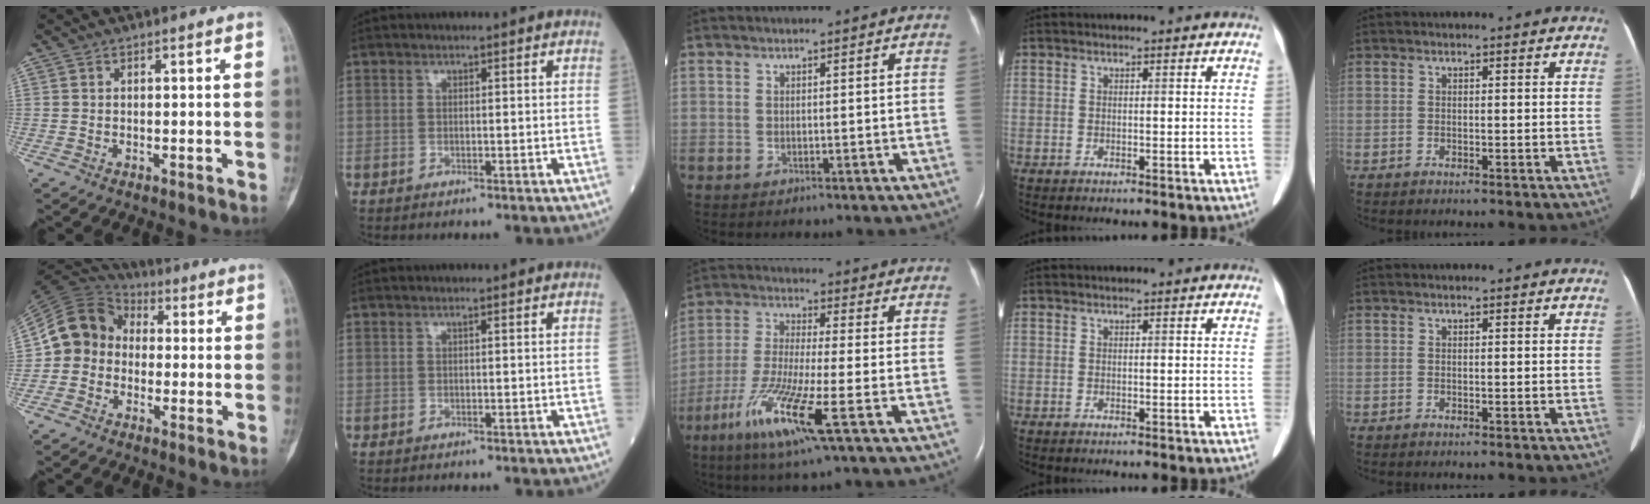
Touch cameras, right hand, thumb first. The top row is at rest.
{"thumb": {"total": 10.6, "force": [-0.8, 9.4, 4.8], "torque": [-0.073, 0.038, -0.031]}, "middle": {"total": 12.1, "force": [-5.5, -0.3, 10.8], "torque": [-0.229, -0.034, -0.108]}}